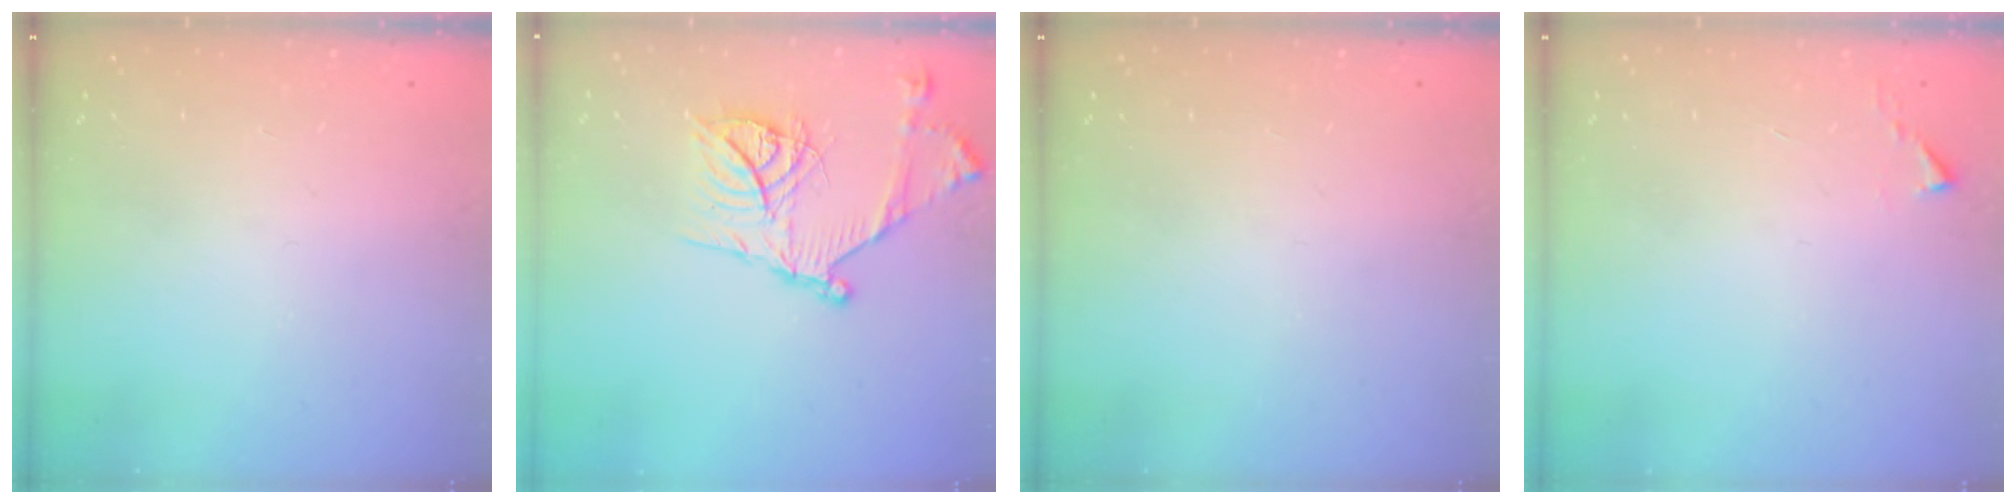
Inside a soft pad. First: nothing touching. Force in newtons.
{"total": 18.9, "press": 18.8, "slide": 1.9}
{"total": 0.0}
{"total": 1.1, "press": 1.1, "slide": 0.1}